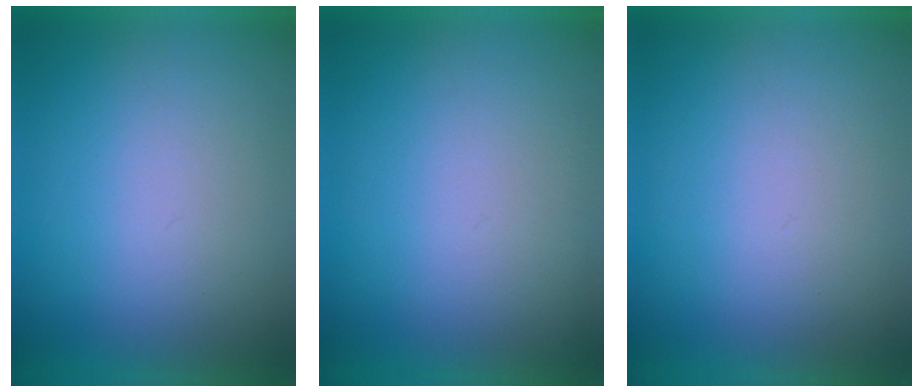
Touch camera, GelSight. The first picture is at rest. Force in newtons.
{"total": 1.9}
{"total": 0.0}